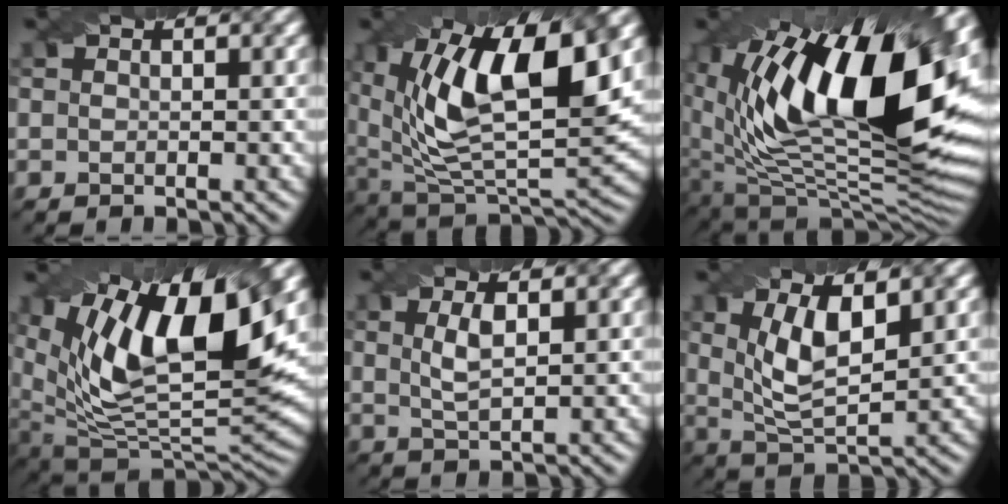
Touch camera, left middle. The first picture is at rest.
{"total": 14.6, "force": [5.3, 6.1, 12.2], "torque": [-0.218, 0.004, 0.088]}
{"total": 18.9, "force": [6.3, 9.4, 15.2], "torque": [-0.234, 0.005, 0.108]}
{"total": 14.9, "force": [6.7, 6.1, 11.8], "torque": [-0.224, 0.010, 0.114]}
{"total": 2.6, "force": [0.8, 0.8, 2.3], "torque": [-0.049, 0.000, 0.018]}
{"total": 5.7, "force": [1.6, 2.2, 5.0], "torque": [-0.104, -0.005, 0.035]}